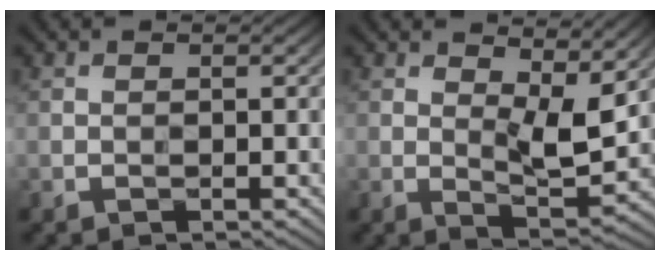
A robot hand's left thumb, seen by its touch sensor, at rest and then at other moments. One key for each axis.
{"total": 7.2, "fx": 3.3, "fy": 2.6, "fz": 5.8, "tx": -0.099, "ty": -0.008, "tz": 0.057}